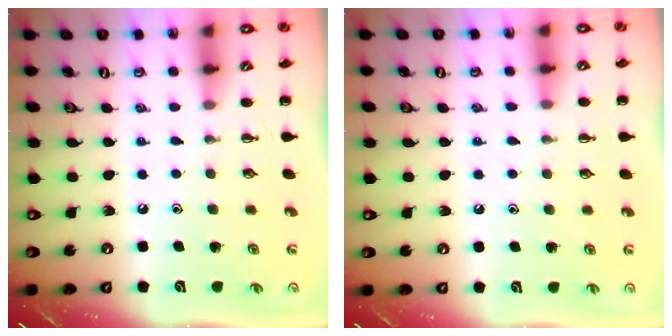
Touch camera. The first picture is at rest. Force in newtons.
{"total": 5.4, "press": 5.0, "slide": 2.0}